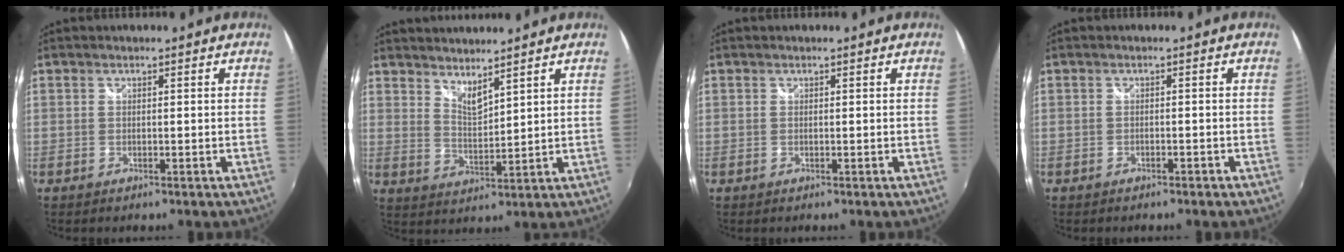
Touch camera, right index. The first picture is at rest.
{"total": 4.9, "force": [4.4, 0.6, 2.1], "torque": [-0.032, -0.007, 0.077]}
{"total": 0.0}
{"total": 2.1, "force": [-1.7, 0.8, 0.8], "torque": [-0.016, -0.006, -0.022]}